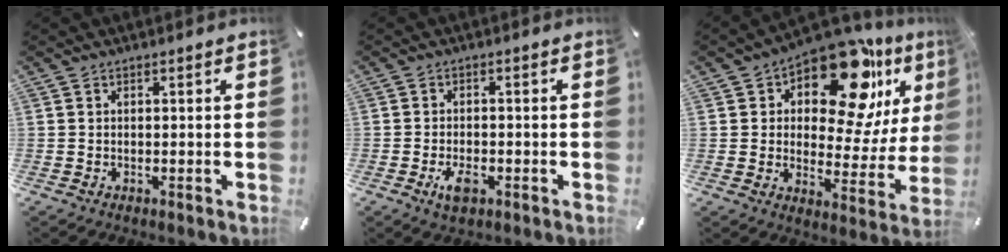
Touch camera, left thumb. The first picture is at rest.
{"total": 4.2, "force": [-1.7, 2.1, 3.1], "torque": [-0.071, 0.001, -0.034]}
{"total": 18.4, "force": [12.2, 8.2, 11.1], "torque": [-0.160, -0.093, 0.203]}